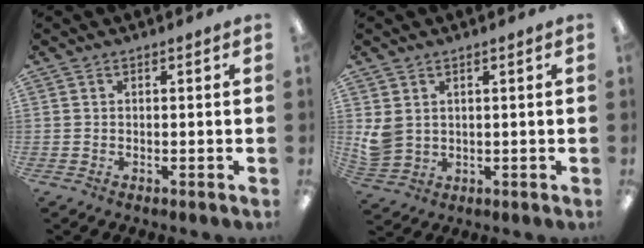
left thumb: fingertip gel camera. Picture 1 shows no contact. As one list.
[{"total": 4.5, "force": [2.0, 3.4, 2.1], "torque": [-0.043, -0.008, 0.040]}]